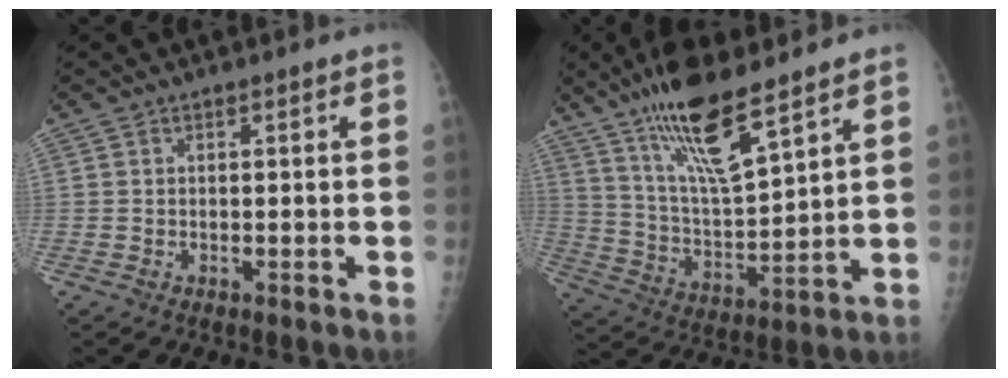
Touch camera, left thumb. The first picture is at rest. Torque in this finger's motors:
{"motor_torque": [2.40, 0.77, 1.19, -0.86, 0.43]}